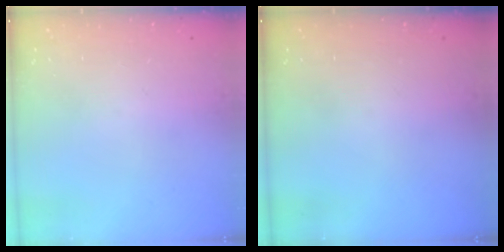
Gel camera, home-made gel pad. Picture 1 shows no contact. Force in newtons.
{"total": 0.0}